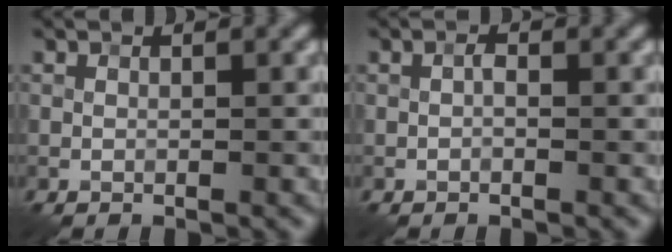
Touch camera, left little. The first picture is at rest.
{"total": 0.6, "force": [-0.2, 0.3, 0.5], "torque": [-0.008, 0.002, -0.005]}